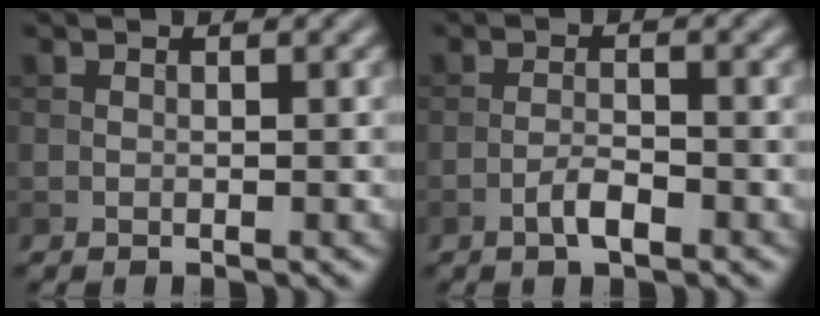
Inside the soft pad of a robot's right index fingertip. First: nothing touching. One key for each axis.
{"total": 2.0, "fx": -1.2, "fy": 0.5, "fz": 1.6, "tx": -0.030, "ty": 0.004, "tz": -0.026}